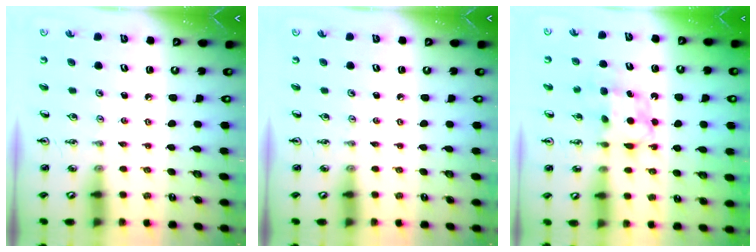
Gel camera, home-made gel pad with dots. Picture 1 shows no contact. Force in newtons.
{"total": 0.0}
{"total": 7.2, "press": 7.2, "slide": 0.4}